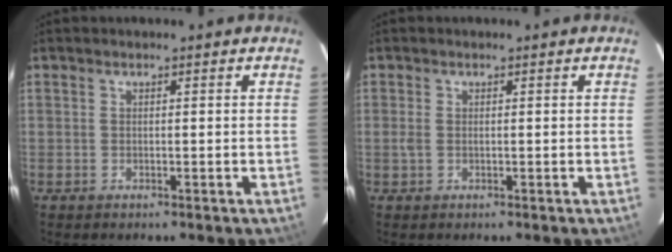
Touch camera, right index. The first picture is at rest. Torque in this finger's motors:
{"motor_torque": [0.35, -0.04, 0.13, 0.04]}